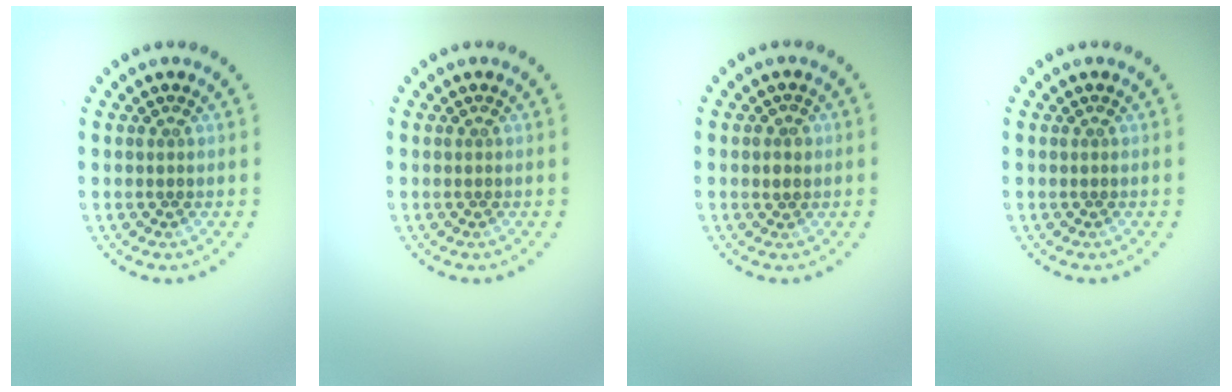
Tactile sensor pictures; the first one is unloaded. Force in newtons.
{"total": 0.0}
{"total": 0.9, "press": 0.8, "slide": 0.4}
{"total": 0.0}